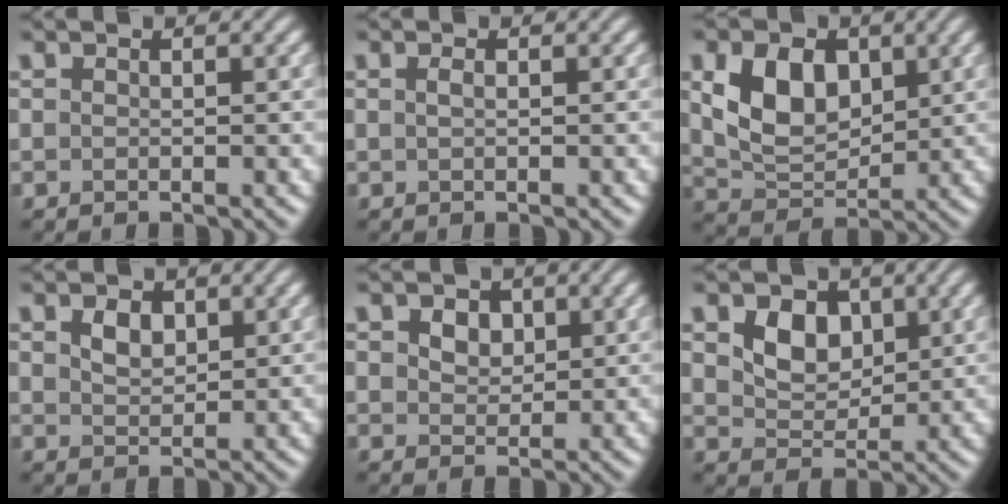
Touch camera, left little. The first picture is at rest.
{"total": 0.7, "force": [0.3, 0.3, 0.5], "torque": [-0.013, 0.003, 0.005]}
{"total": 6.1, "force": [1.7, 4.1, 4.2], "torque": [-0.083, -0.004, 0.034]}
{"total": 2.2, "force": [1.1, 1.4, 1.3], "torque": [-0.029, 0.000, 0.022]}
{"total": 2.9, "force": [1.3, 2.0, 1.6], "torque": [-0.031, 0.006, 0.010]}
{"total": 4.1, "force": [1.5, 2.9, 2.4], "torque": [-0.054, -0.005, 0.022]}